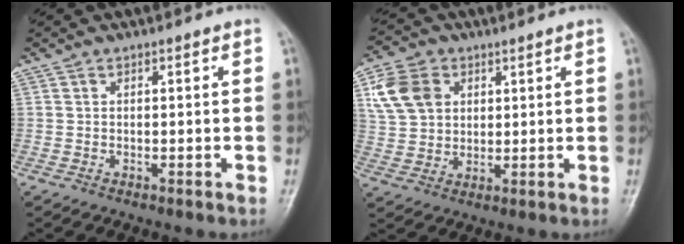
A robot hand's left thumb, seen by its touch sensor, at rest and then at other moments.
{"total": 9.5, "force": [3.5, 7.2, 5.1], "torque": [-0.080, -0.002, 0.067]}